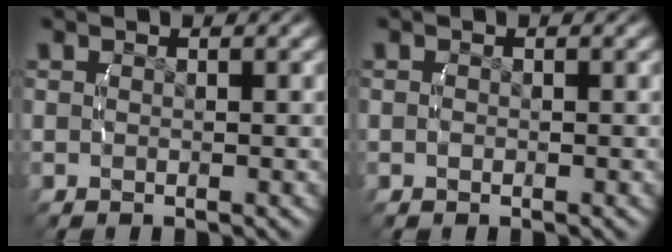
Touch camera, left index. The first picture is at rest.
{"total": 0.0}